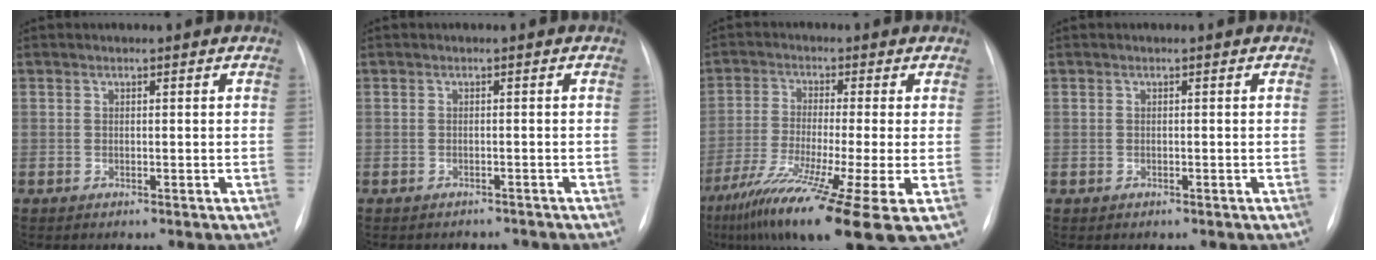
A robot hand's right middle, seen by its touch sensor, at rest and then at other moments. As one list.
[{"total": 3.1, "force": [-2.9, 1.1, -0.1], "torque": [0.006, 0.002, -0.034]}, {"total": 15.8, "force": [-8.4, -0.3, 13.4], "torque": [-0.222, -0.044, -0.146]}, {"total": 0.0}]